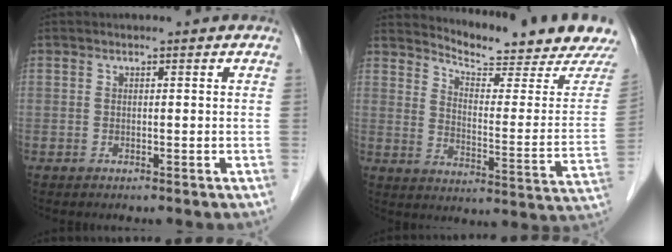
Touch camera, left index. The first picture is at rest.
{"total": 16.1, "force": [15.7, -0.4, 3.9], "torque": [-0.064, -0.088, 0.201]}